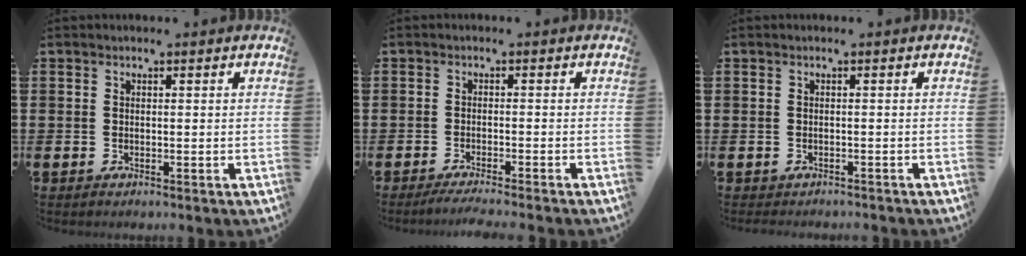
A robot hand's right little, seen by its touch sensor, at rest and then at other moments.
{"total": 2.1, "force": [-1.9, -0.2, 1.0], "torque": [-0.014, 0.001, -0.035]}
{"total": 0.6, "force": [-0.6, 0.0, 0.0], "torque": [-0.002, -0.001, -0.012]}